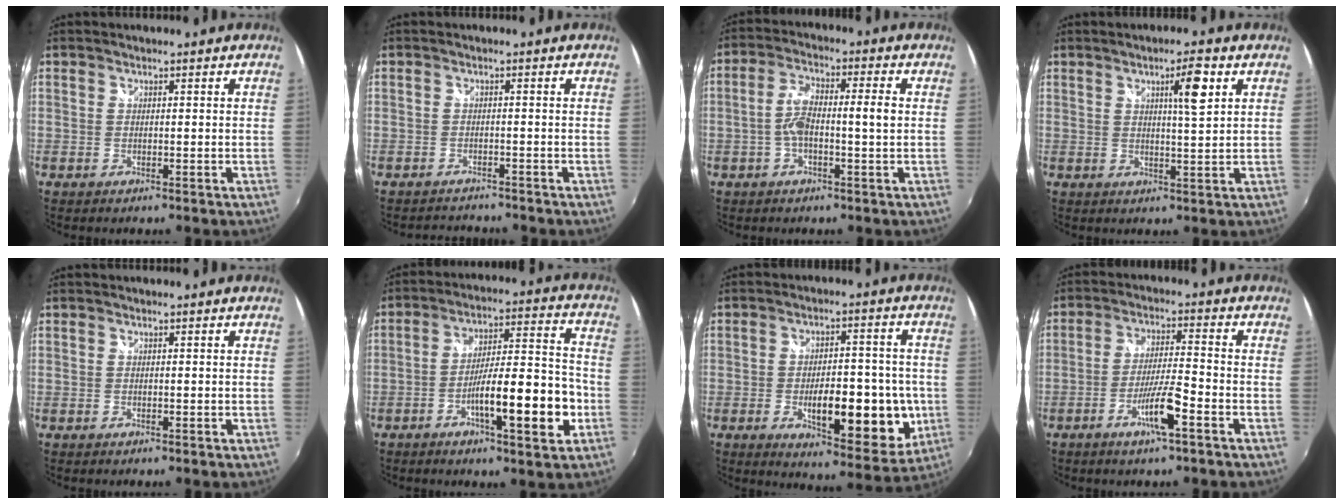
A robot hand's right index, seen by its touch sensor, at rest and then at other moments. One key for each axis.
{"total": 3.6, "fx": -3.5, "fy": 0.8, "fz": 0.4, "tx": -0.020, "ty": -0.004, "tz": -0.056}
{"total": 7.1, "fx": -0.6, "fy": 1.4, "fz": 6.9, "tx": -0.135, "ty": 0.011, "tz": -0.012}
{"total": 5.3, "fx": 2.3, "fy": 0.5, "fz": 4.8, "tx": -0.074, "ty": 0.003, "tz": 0.034}
{"total": 0.0}
{"total": 14.7, "fx": -5.1, "fy": 2.6, "fz": 13.6, "tx": -0.215, "ty": 0.006, "tz": -0.077}
{"total": 16.9, "fx": -3.6, "fy": 7.1, "fz": 14.9, "tx": -0.230, "ty": -0.014, "tz": -0.042}
{"total": 8.0, "fx": -4.1, "fy": 0.3, "fz": 6.8, "tx": -0.131, "ty": -0.005, "tz": -0.075}